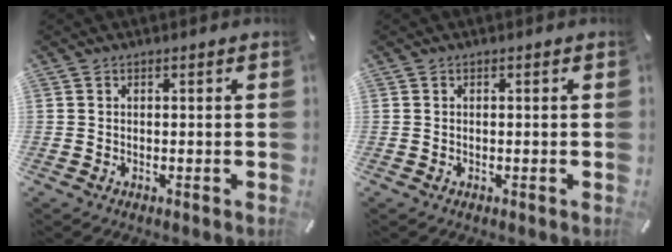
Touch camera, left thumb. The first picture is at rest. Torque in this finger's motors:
{"motor_torque": [-0.02, 0.02, -0.01, 0.00, 0.00]}